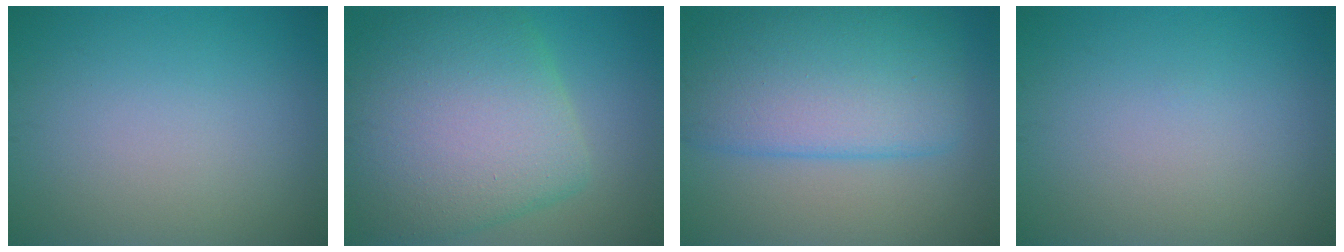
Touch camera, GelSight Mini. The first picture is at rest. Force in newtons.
{"total": 10.9, "press": 10.9, "slide": 0.4}
{"total": 8.5, "press": 8.5, "slide": 0.3}
{"total": 0.0}